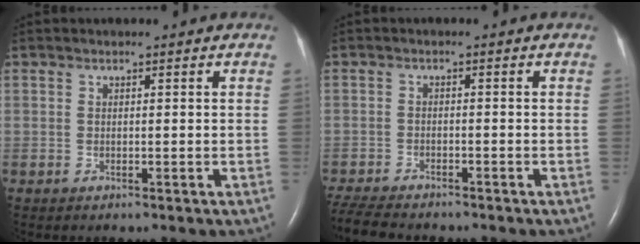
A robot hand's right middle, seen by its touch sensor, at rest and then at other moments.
{"total": 8.1, "force": [-7.3, 1.7, 3.1], "torque": [-0.058, -0.014, -0.120]}